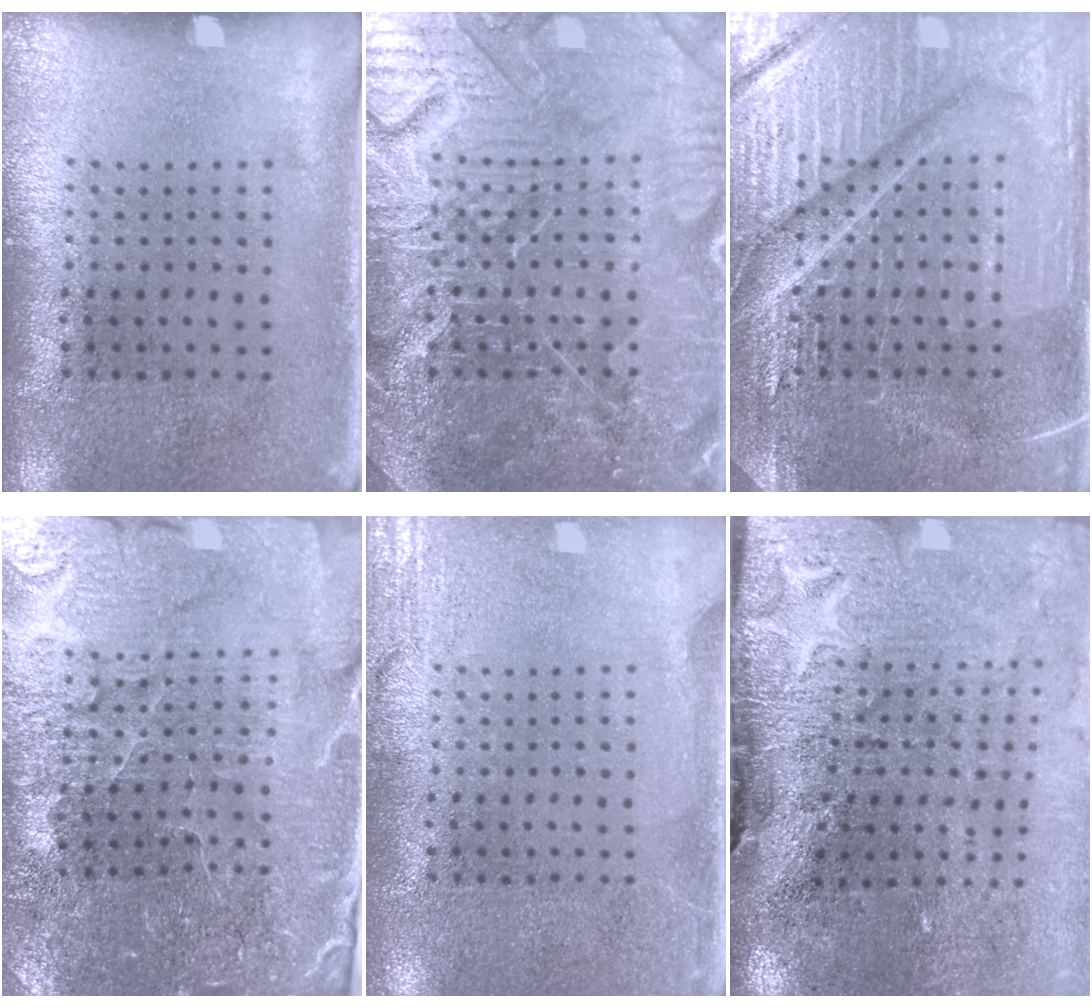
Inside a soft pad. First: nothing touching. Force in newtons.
{"total": 7.9, "press": 7.8, "slide": 0.9}
{"total": 7.1, "press": 7.1, "slide": 0.9}
{"total": 3.5, "press": 3.5, "slide": 0.2}
{"total": 2.7, "press": 2.7, "slide": 0.3}
{"total": 4.1, "press": 3.4, "slide": 2.3}